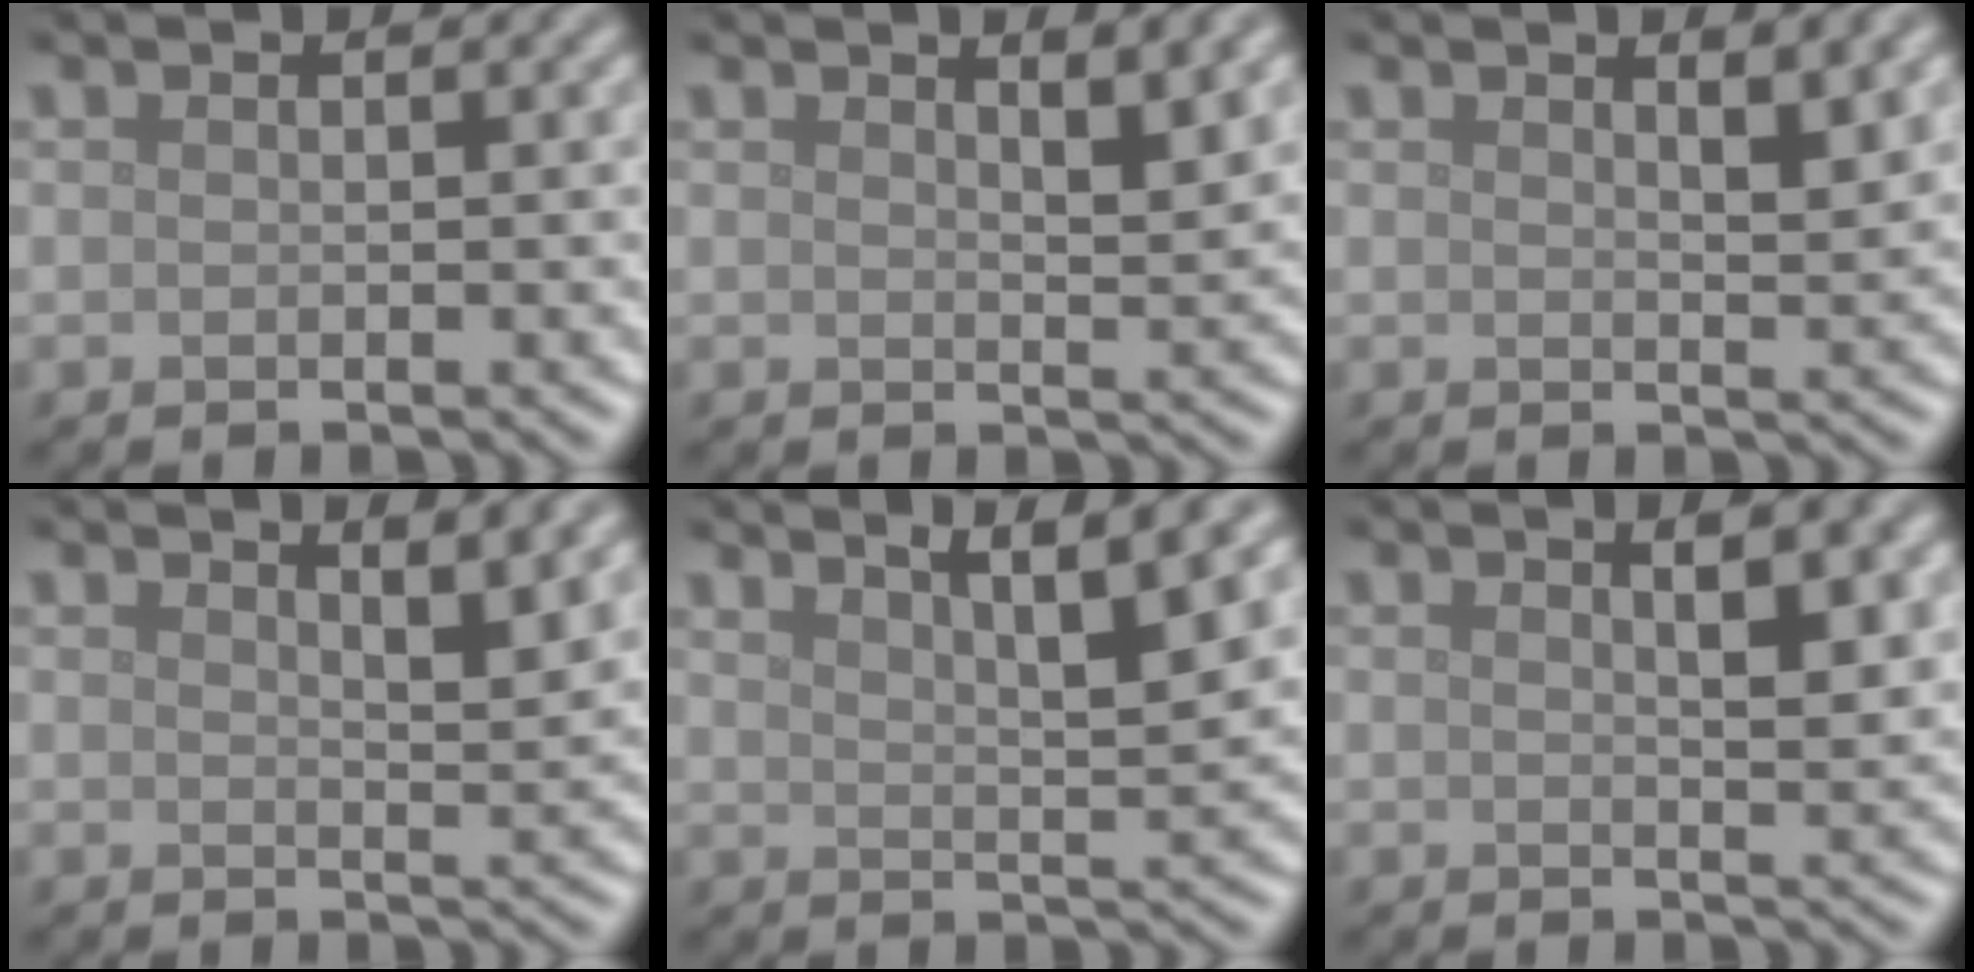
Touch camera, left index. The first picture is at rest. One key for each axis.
{"total": 2.8, "fx": 1.8, "fy": 0.7, "fz": 2.1, "tx": -0.019, "ty": 0.001, "tz": 0.027}
{"total": 2.5, "fx": 1.5, "fy": 0.6, "fz": 1.9, "tx": -0.021, "ty": 0.000, "tz": 0.024}
{"total": 3.2, "fx": 2.1, "fy": 0.8, "fz": 2.3, "tx": -0.019, "ty": 0.001, "tz": 0.030}
{"total": 5.6, "fx": 3.6, "fy": 1.0, "fz": 4.2, "tx": -0.047, "ty": 0.007, "tz": 0.057}
{"total": 3.2, "fx": 1.3, "fy": 0.8, "fz": 2.7, "tx": -0.035, "ty": 0.001, "tz": 0.022}